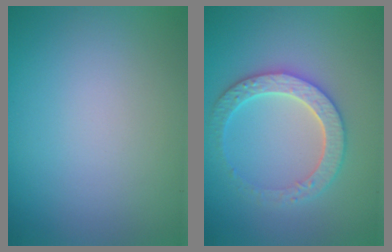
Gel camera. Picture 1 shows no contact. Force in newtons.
{"total": 4.4, "press": 4.3, "slide": 1.0}